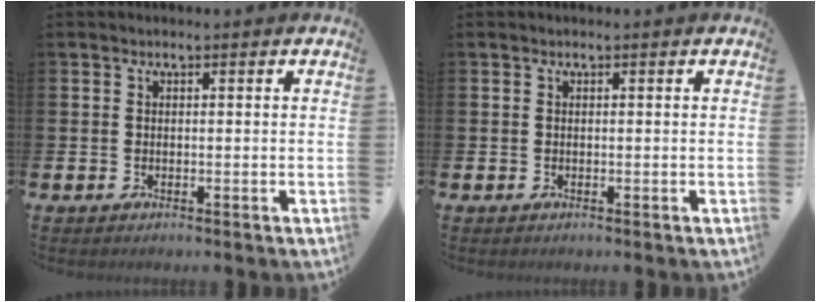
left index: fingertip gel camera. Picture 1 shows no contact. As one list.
[{"total": 0.0}]